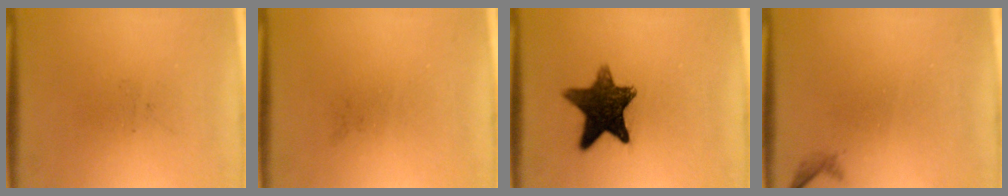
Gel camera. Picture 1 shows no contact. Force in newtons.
{"total": 0.0}
{"total": 11.7}
{"total": 0.6}